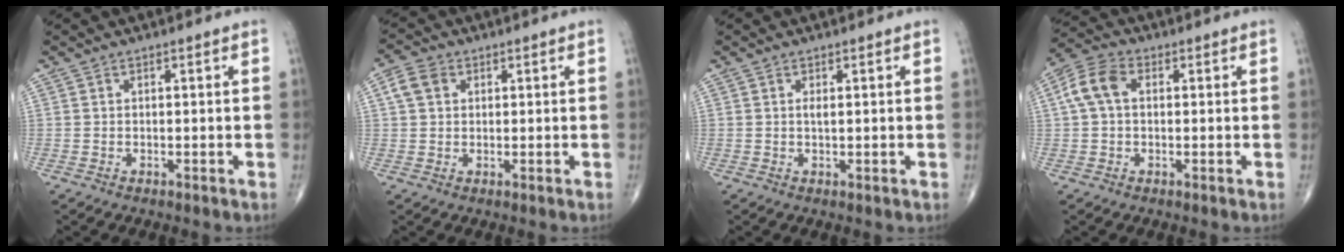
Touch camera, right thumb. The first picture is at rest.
{"total": 4.3, "force": [1.3, 3.3, 2.4], "torque": [-0.043, 0.009, 0.023]}
{"total": 1.0, "force": [0.3, 0.2, 1.0], "torque": [-0.021, -0.002, 0.005]}
{"total": 6.8, "force": [1.0, 4.4, 5.1], "torque": [-0.107, 0.024, 0.014]}